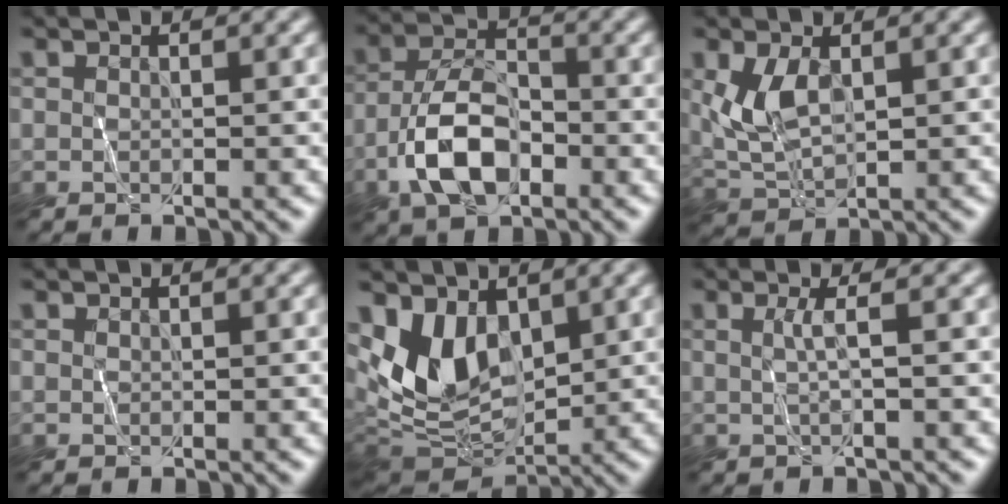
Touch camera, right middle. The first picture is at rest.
{"total": 6.3, "force": [-3.1, 3.2, 4.5], "torque": [-0.082, 0.009, -0.057]}
{"total": 3.5, "force": [0.6, 2.1, 2.8], "torque": [-0.066, 0.004, 0.025]}
{"total": 0.0}
{"total": 7.1, "force": [2.0, 4.6, 5.0], "torque": [-0.105, -0.015, 0.043]}
{"total": 1.3, "force": [-0.1, 0.3, 1.3], "torque": [-0.023, 0.003, 0.003]}